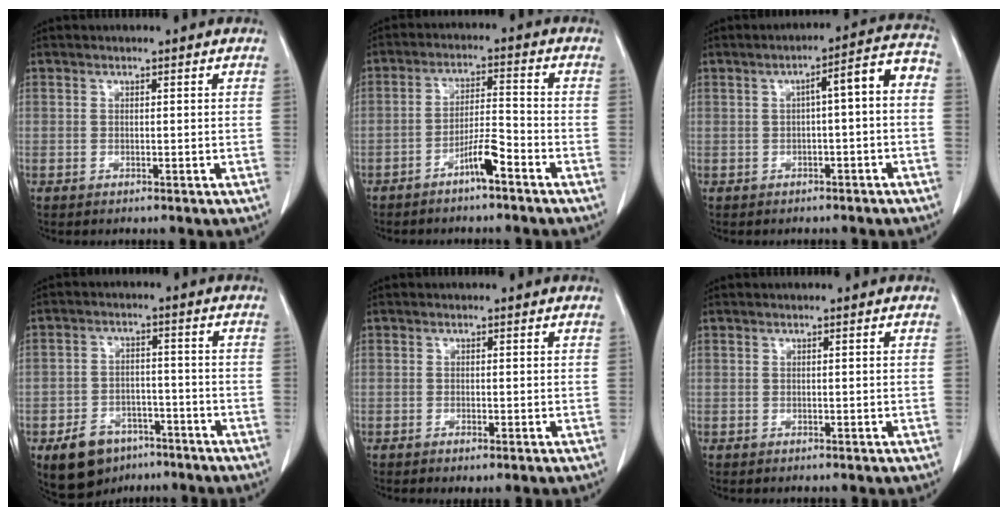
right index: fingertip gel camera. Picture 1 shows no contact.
{"total": 5.1, "force": [-3.4, 0.3, 3.9], "torque": [-0.072, 0.009, -0.060]}
{"total": 6.5, "force": [-0.4, 1.1, 6.4], "torque": [-0.083, 0.033, -0.009]}
{"total": 8.3, "force": [-5.3, 5.5, 3.3], "torque": [-0.060, 0.008, -0.079]}
{"total": 1.1, "force": [-0.6, 0.2, 0.9], "torque": [-0.016, -0.003, -0.008]}
{"total": 0.0}